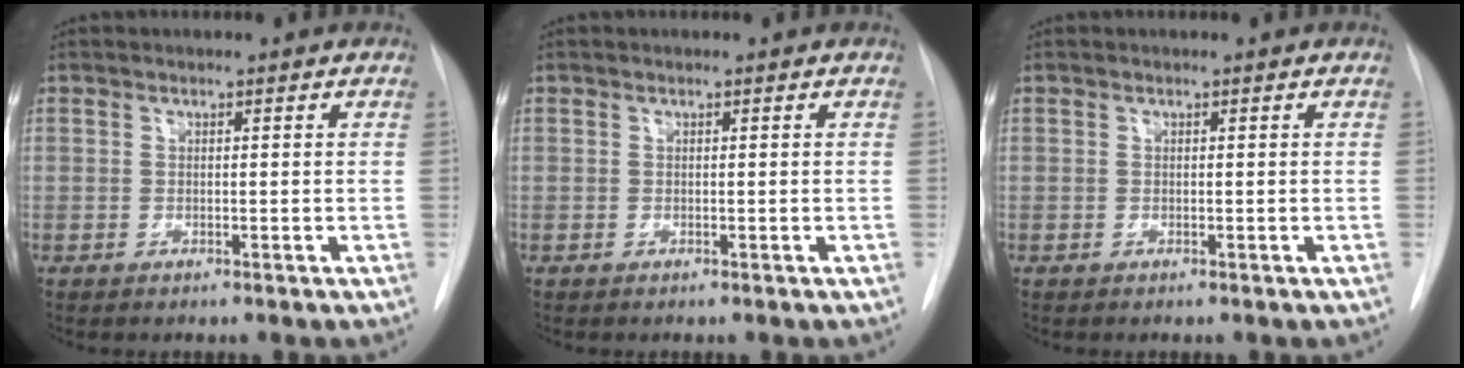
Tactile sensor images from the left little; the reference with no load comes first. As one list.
[{"total": 0.0}, {"total": 0.0}]